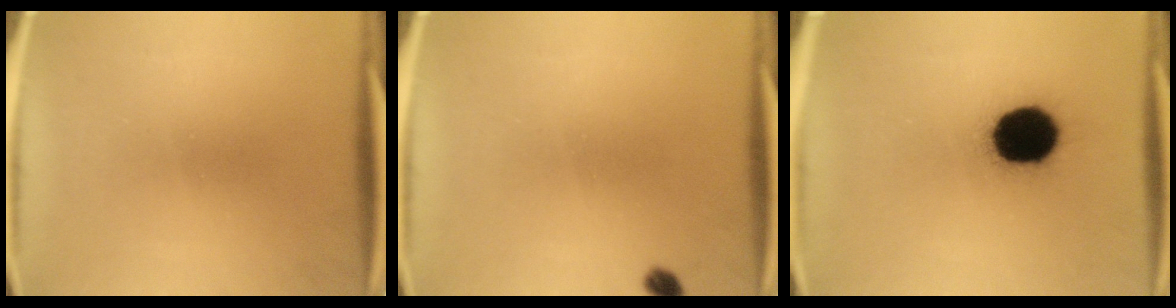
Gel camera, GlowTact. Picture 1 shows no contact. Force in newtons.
{"total": 1.5}
{"total": 18.4}